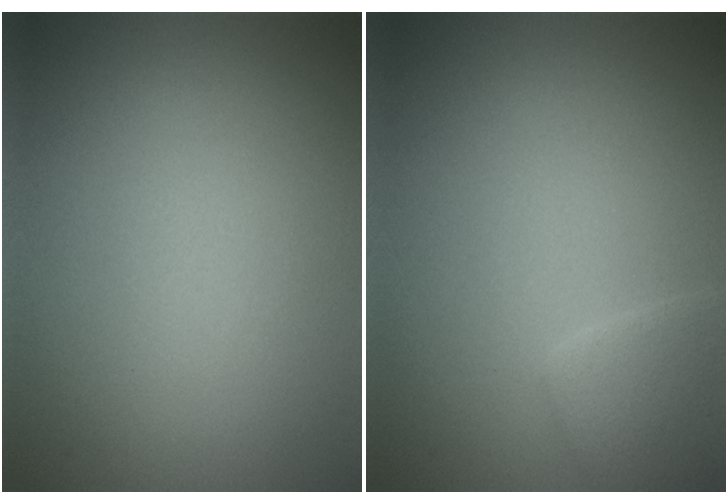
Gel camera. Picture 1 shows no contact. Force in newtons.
{"total": 2.2, "press": 2.2, "slide": 0.1}